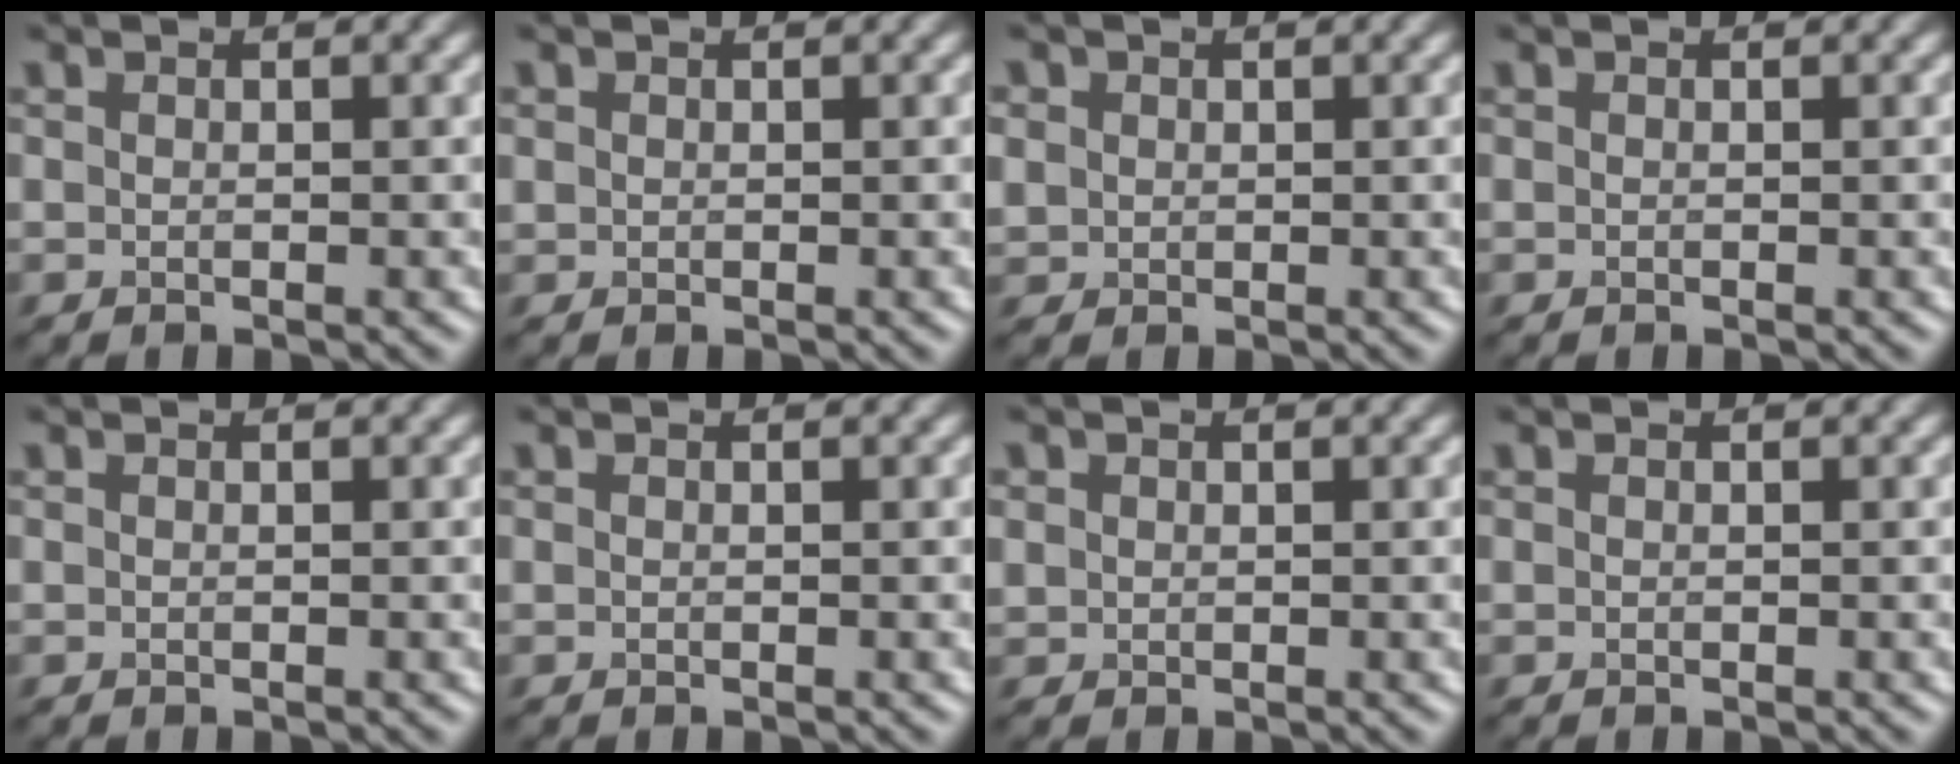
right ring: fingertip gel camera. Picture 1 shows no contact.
{"total": 0.5, "force": [0.2, 0.5, 0.0], "torque": [0.006, -0.002, 0.005]}
{"total": 1.6, "force": [0.5, 1.5, 0.3], "torque": [-0.006, -0.002, 0.009]}
{"total": 0.0}
{"total": 0.0}
{"total": 0.0}
{"total": 0.8, "force": [0.3, 0.8, 0.1], "torque": [0.004, -0.003, 0.007]}
{"total": 0.0}